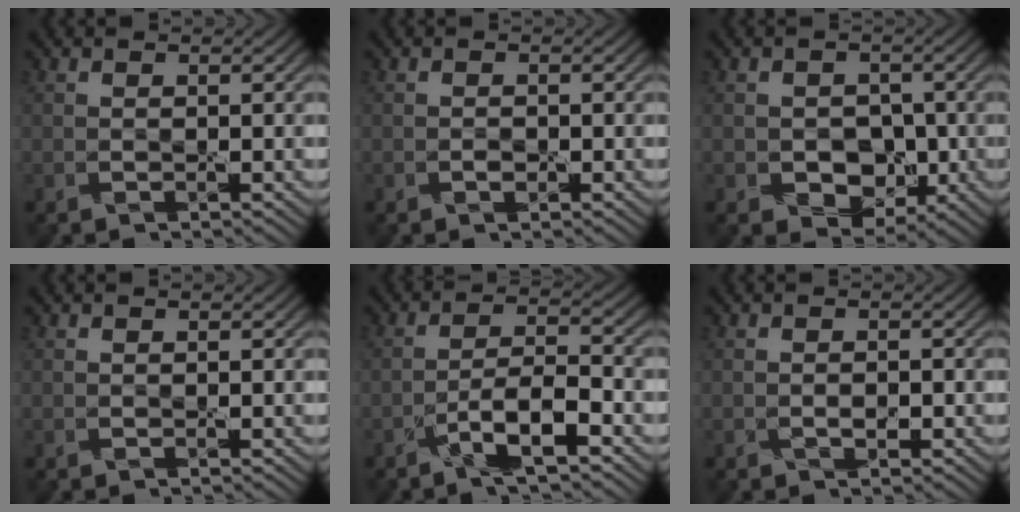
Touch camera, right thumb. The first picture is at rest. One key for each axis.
{"total": 0.8, "fx": -0.4, "fy": 0.5, "fz": 0.5, "tx": -0.008, "ty": -0.001, "tz": -0.005}
{"total": 5.1, "fx": -1.4, "fy": 4.0, "fz": 2.8, "tx": -0.047, "ty": -0.010, "tz": -0.024}
{"total": 0.0}
{"total": 6.5, "fx": -3.7, "fy": 1.6, "fz": 5.0, "tx": -0.094, "ty": 0.009, "tz": -0.073}
{"total": 1.5, "fx": -0.6, "fy": 0.9, "fz": 1.0, "tx": -0.017, "ty": -0.002, "tz": -0.009}